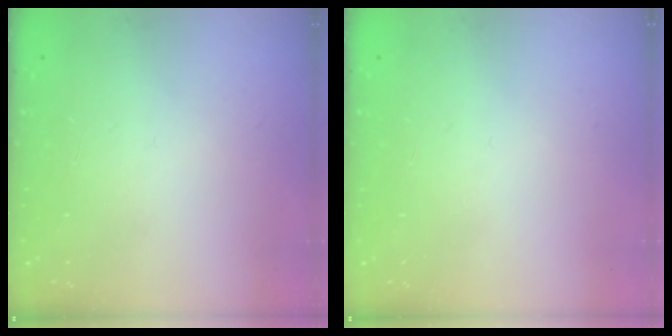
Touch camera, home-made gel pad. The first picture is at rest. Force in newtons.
{"total": 0.0}